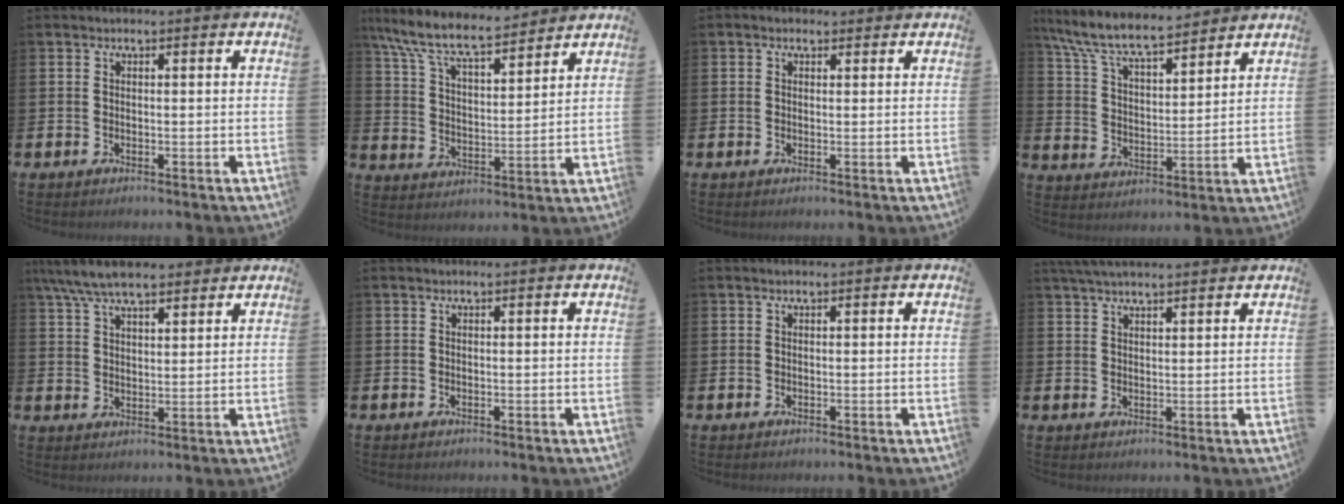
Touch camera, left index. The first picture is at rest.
{"total": 9.7, "force": [8.5, 2.2, 4.1], "torque": [-0.113, -0.048, 0.149]}
{"total": 1.0, "force": [0.7, 0.7, 0.3], "torque": [0.007, 0.004, 0.008]}
{"total": 8.6, "force": [7.8, 1.5, 3.3], "torque": [-0.094, -0.048, 0.138]}
{"total": 7.4, "force": [6.6, 1.8, 2.8], "torque": [-0.075, -0.017, 0.121]}
{"total": 0.0}
{"total": 0.0}
{"total": 3.6, "force": [3.3, 0.4, 1.3], "torque": [-0.027, -0.006, 0.060]}